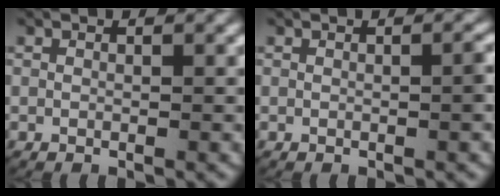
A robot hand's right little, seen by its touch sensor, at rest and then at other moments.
{"total": 0.7, "force": [-0.1, -0.2, 0.6], "torque": [-0.005, 0.005, -0.002]}